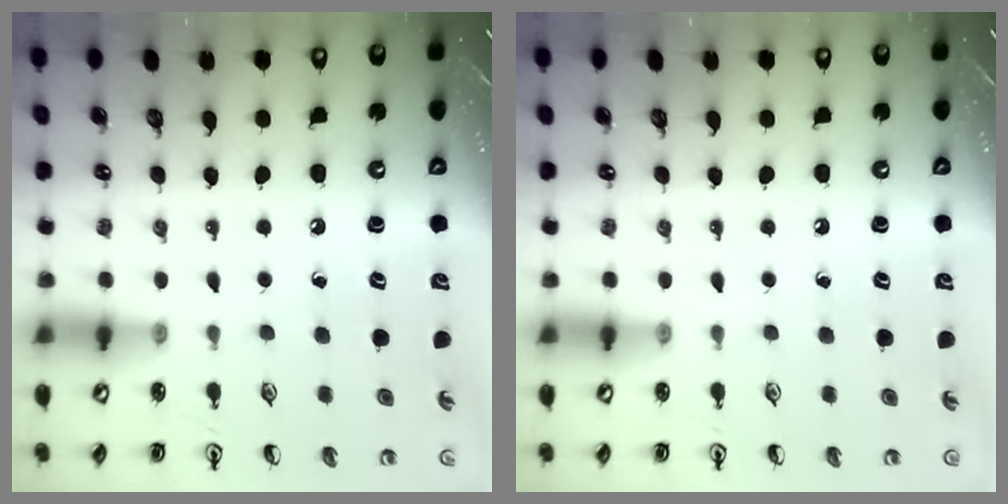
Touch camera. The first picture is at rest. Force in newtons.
{"total": 0.0}